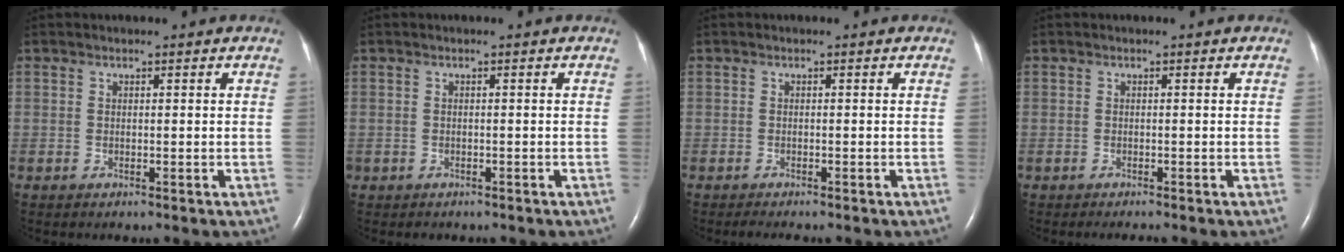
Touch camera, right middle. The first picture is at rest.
{"total": 1.0, "force": [-0.8, 0.7, 0.1], "torque": [-0.012, 0.002, -0.008]}
{"total": 2.2, "force": [-1.8, 0.2, 1.1], "torque": [-0.018, -0.006, -0.024]}
{"total": 0.8, "force": [-0.7, 0.0, 0.3], "torque": [-0.011, -0.004, -0.011]}